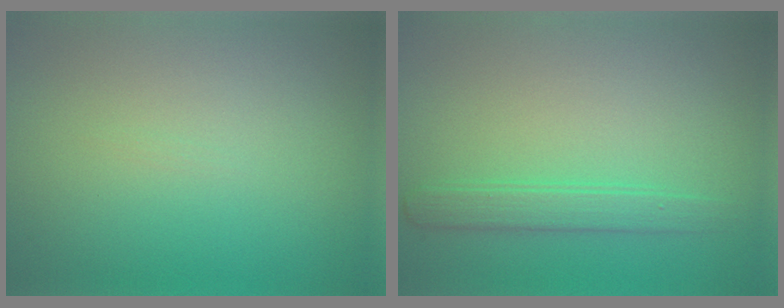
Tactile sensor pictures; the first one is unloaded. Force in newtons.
{"total": 2.2, "press": 2.2, "slide": 0.2}